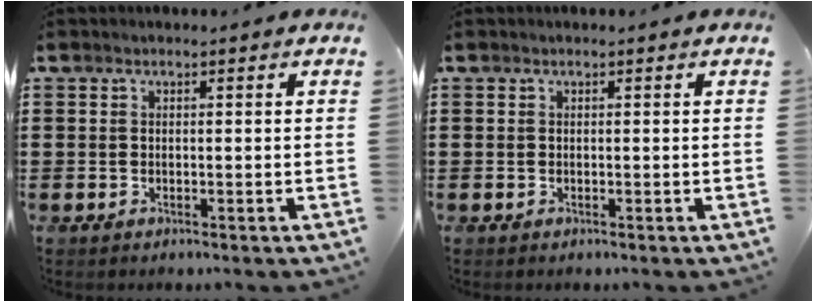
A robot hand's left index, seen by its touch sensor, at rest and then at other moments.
{"total": 0.0}